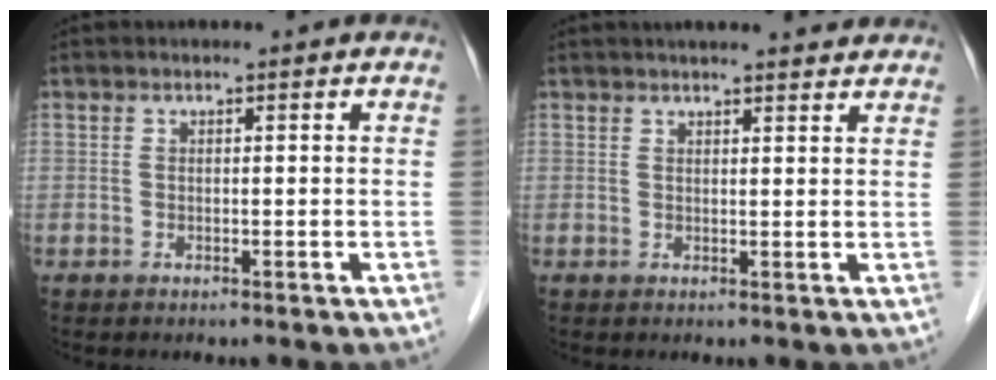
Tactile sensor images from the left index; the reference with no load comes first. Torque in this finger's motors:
{"motor_torque": [0.69, -0.66, 0.05, 0.02]}